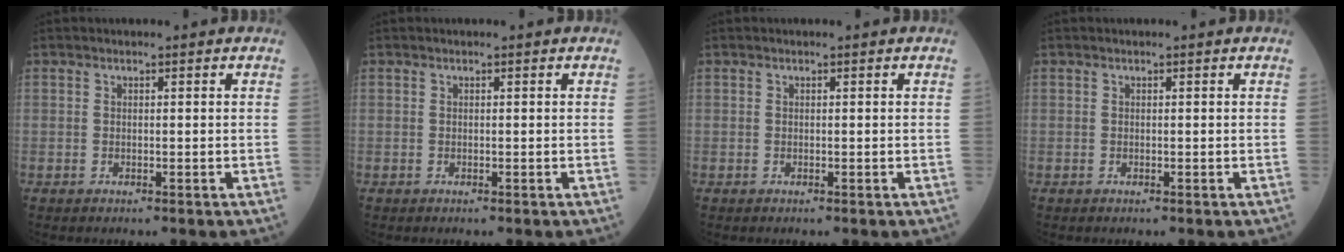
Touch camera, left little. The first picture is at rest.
{"total": 0.0}
{"total": 0.0}
{"total": 0.0}